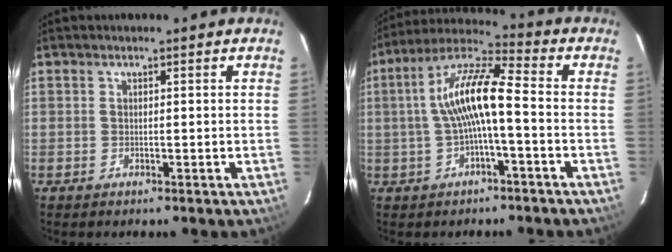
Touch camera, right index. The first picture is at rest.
{"total": 10.9, "force": [-1.0, 2.1, 10.7], "torque": [-0.214, 0.023, -0.022]}